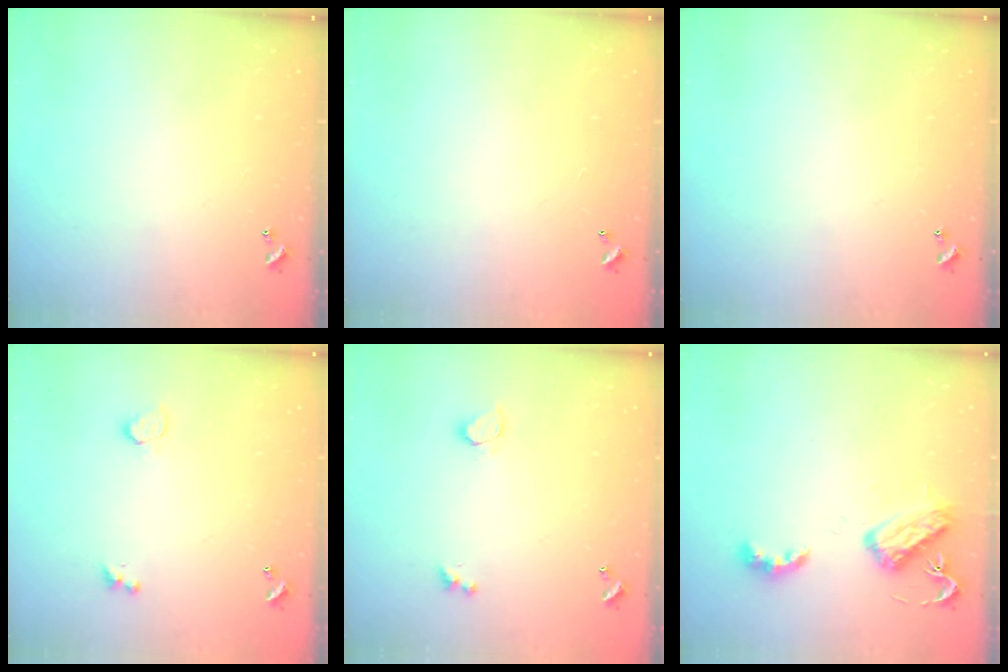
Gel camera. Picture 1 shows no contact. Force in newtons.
{"total": 2.8, "press": 2.8, "slide": 0.1}
{"total": 0.0}
{"total": 2.2, "press": 1.9, "slide": 1.1}
{"total": 1.4, "press": 0.7, "slide": 1.2}
{"total": 6.6, "press": 6.6, "slide": 0.4}